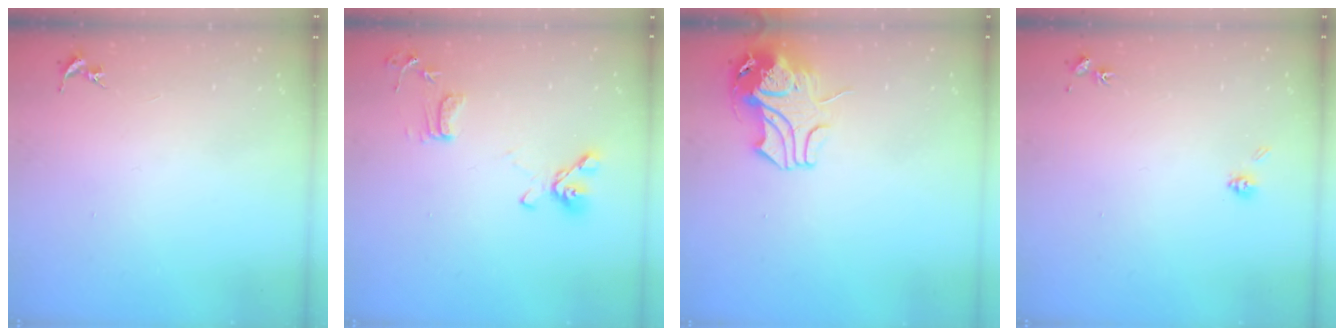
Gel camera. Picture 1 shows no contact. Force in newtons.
{"total": 11.2, "press": 11.0, "slide": 2.0}
{"total": 11.7, "press": 11.5, "slide": 1.8}
{"total": 4.6, "press": 4.4, "slide": 1.2}